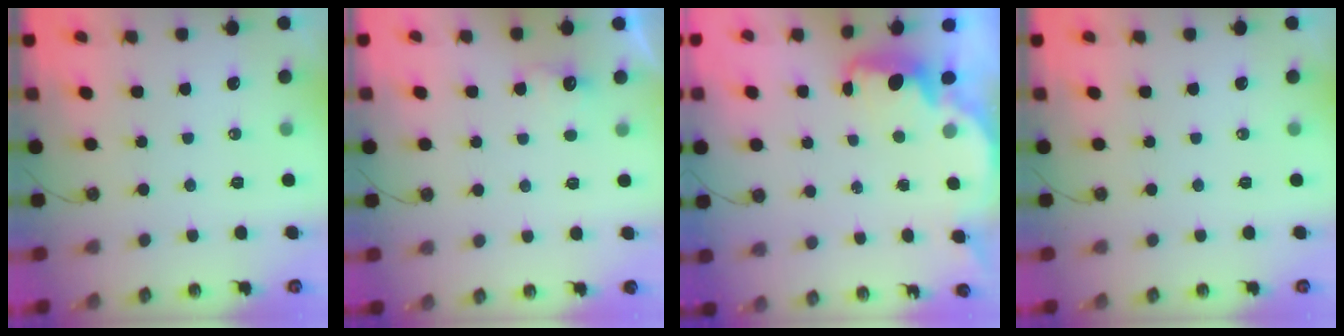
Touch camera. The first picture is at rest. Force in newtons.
{"total": 6.4, "press": 6.3, "slide": 0.7}
{"total": 2.3, "press": 2.2, "slide": 0.6}
{"total": 0.0}